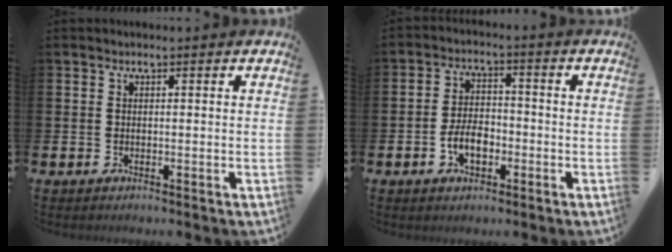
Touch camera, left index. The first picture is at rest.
{"total": 4.8, "force": [-1.7, 2.8, 3.5], "torque": [-0.052, 0.006, -0.034]}